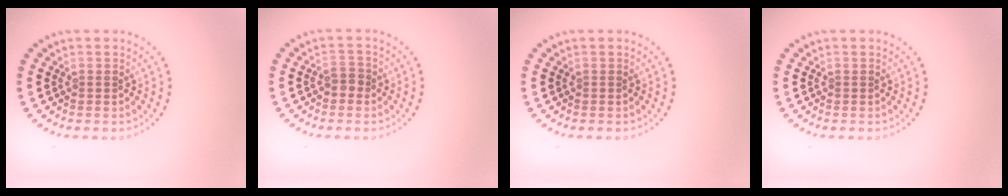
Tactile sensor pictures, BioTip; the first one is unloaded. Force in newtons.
{"total": 1.4, "press": 1.4, "slide": 0.4}
{"total": 0.0}
{"total": 0.0}